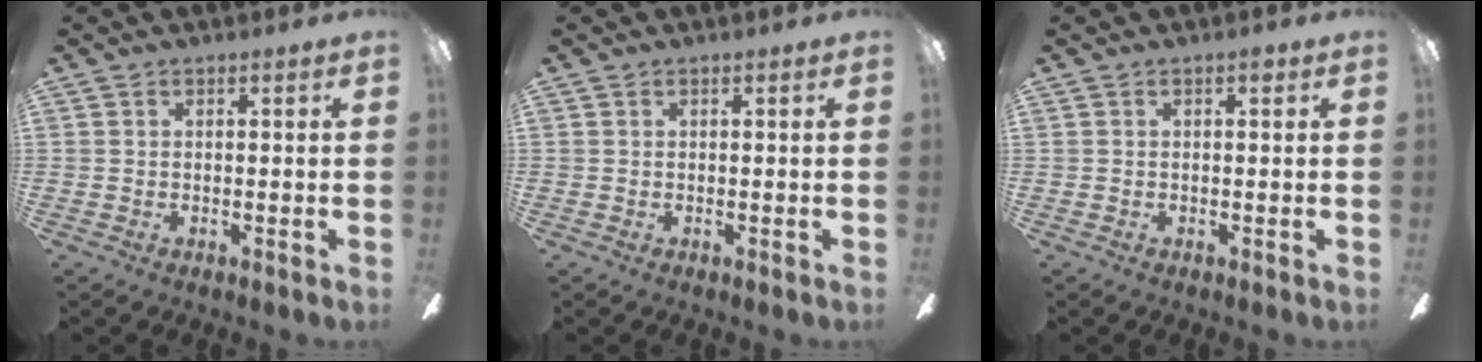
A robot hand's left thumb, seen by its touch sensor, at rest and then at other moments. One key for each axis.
{"total": 0.0}
{"total": 0.9, "fx": 0.5, "fy": 0.4, "fz": 0.7, "tx": -0.006, "ty": 0.001, "tz": 0.005}